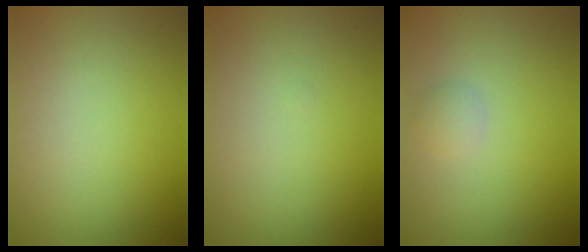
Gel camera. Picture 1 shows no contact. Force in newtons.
{"total": 0.0}
{"total": 1.1, "press": 1.1, "slide": 0.1}